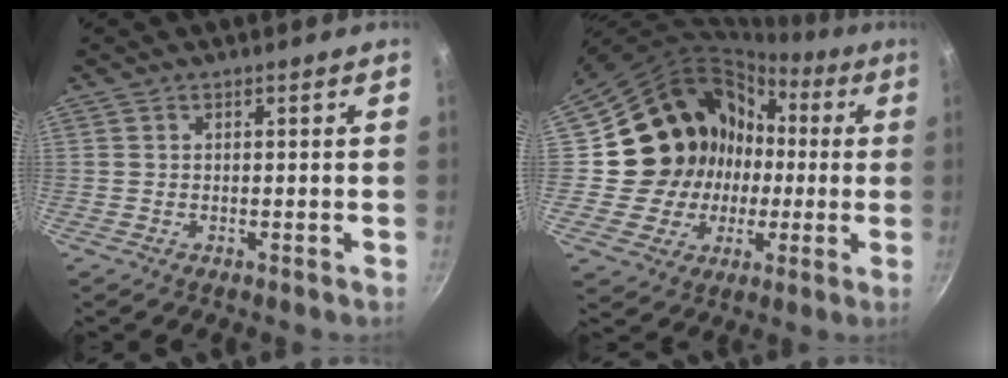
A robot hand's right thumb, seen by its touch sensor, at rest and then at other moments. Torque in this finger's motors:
{"motor_torque": [1.28, 3.47, 0.24, 0.10, 0.24]}